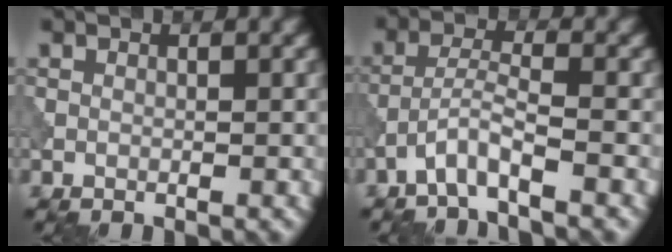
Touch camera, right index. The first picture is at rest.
{"total": 3.0, "force": [-2.1, 0.2, 2.2], "torque": [-0.043, 0.012, -0.049]}